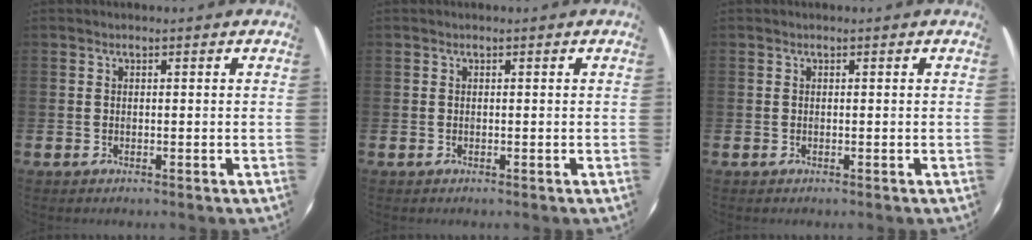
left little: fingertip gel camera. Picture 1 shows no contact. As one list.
[{"total": 0.0}, {"total": 0.0}]